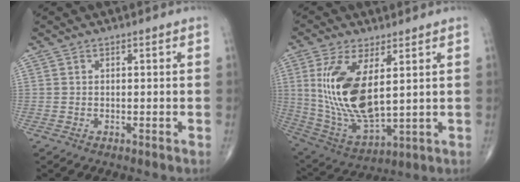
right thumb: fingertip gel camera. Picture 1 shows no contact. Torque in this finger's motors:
{"motor_torque": [-0.64, 1.39, 1.40, 0.54, 0.33]}